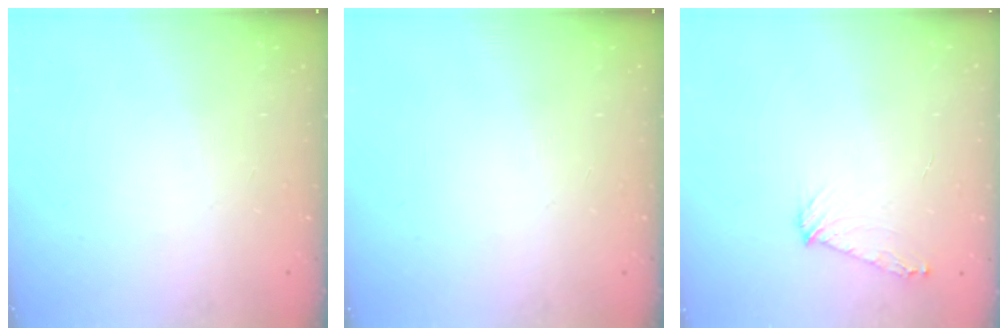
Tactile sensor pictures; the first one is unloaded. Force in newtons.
{"total": 0.0}
{"total": 6.6, "press": 6.6, "slide": 0.9}